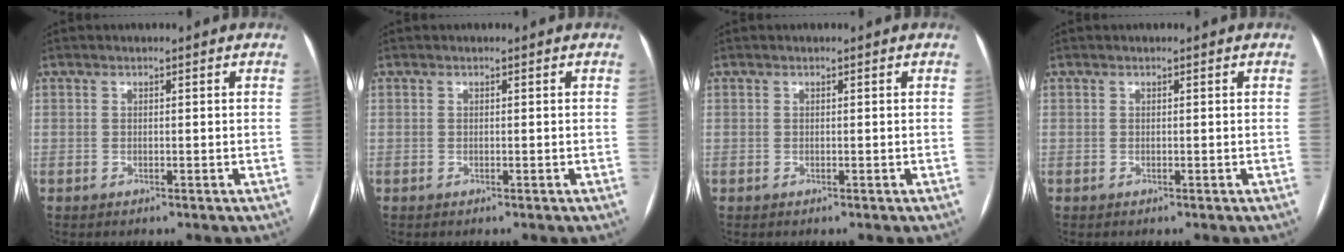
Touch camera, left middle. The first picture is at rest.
{"total": 0.0}
{"total": 0.0}
{"total": 0.0}